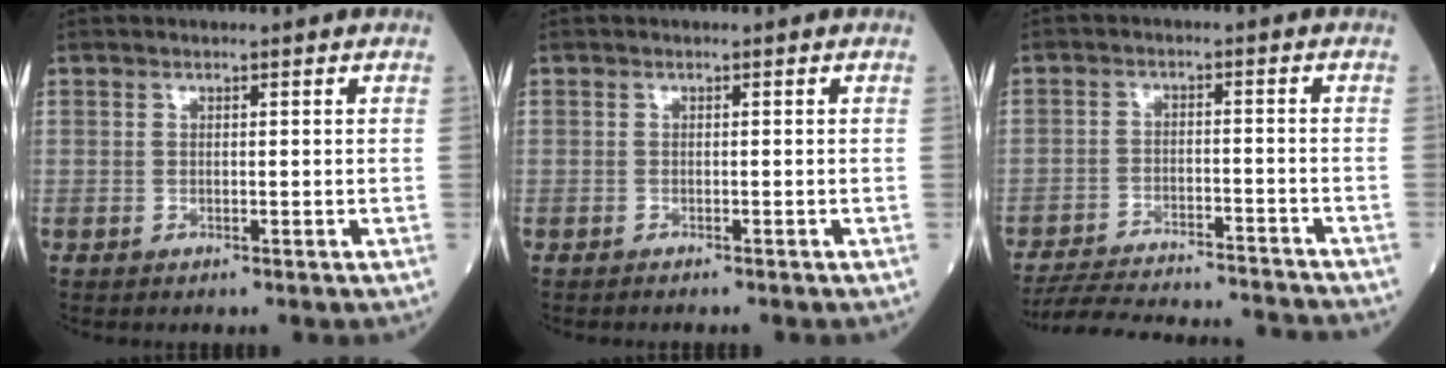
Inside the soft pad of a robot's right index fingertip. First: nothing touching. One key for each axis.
{"total": 1.6, "fx": -1.5, "fy": 0.0, "fz": 0.7, "tx": -0.011, "ty": 0.001, "tz": -0.016}
{"total": 17.9, "fx": -17.0, "fy": 1.2, "fz": 5.3, "tx": -0.106, "ty": -0.018, "tz": -0.238}